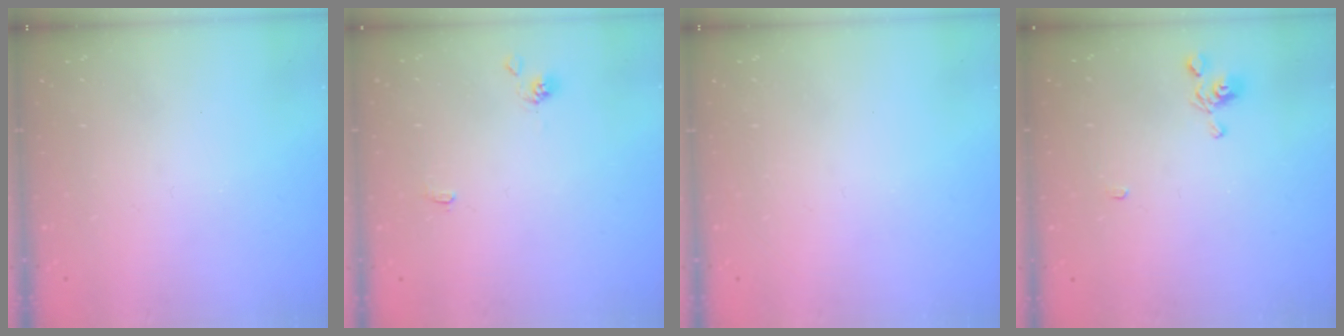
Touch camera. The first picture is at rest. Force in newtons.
{"total": 1.1, "press": 1.1, "slide": 0.4}
{"total": 0.0}
{"total": 2.2, "press": 2.2, "slide": 0.2}